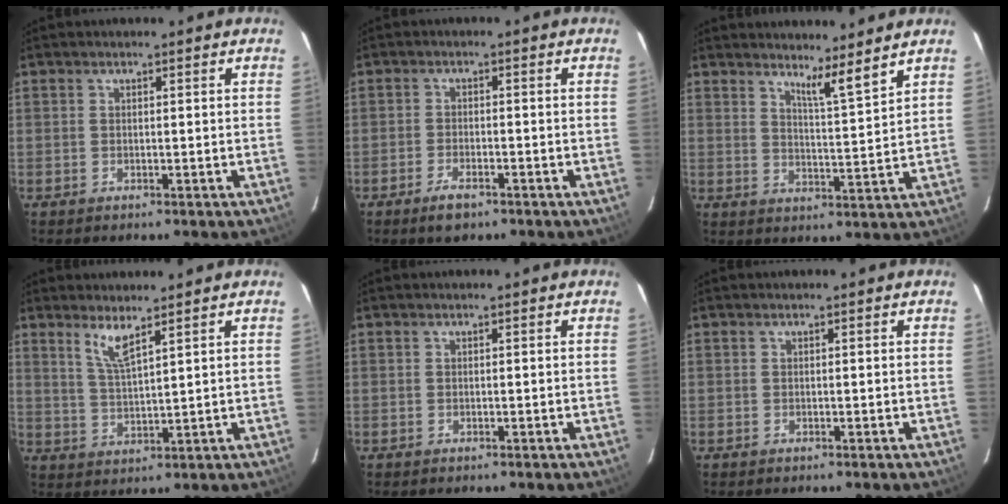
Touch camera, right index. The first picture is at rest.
{"total": 3.9, "force": [-2.7, 1.5, 2.3], "torque": [-0.057, -0.004, -0.049]}
{"total": 5.7, "force": [4.8, -0.7, 3.0], "torque": [-0.040, -0.020, 0.069]}
{"total": 4.6, "force": [3.3, 0.3, 3.2], "torque": [-0.066, -0.006, 0.067]}
{"total": 0.0}
{"total": 0.0}